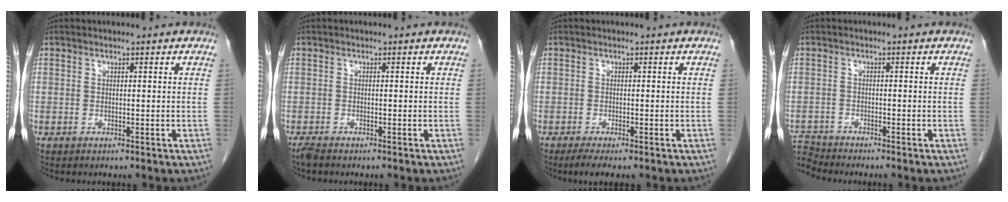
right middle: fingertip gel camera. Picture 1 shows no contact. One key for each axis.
{"total": 1.2, "fx": -1.1, "fy": 0.1, "fz": 0.6, "tx": -0.021, "ty": -0.005, "tz": -0.024}
{"total": 3.0, "fx": -2.1, "fy": 0.5, "fz": 2.0, "tx": -0.036, "ty": -0.009, "tz": -0.034}
{"total": 3.6, "fx": -3.4, "fy": -0.5, "fz": -0.8, "tx": 0.012, "ty": -0.010, "tz": -0.064}